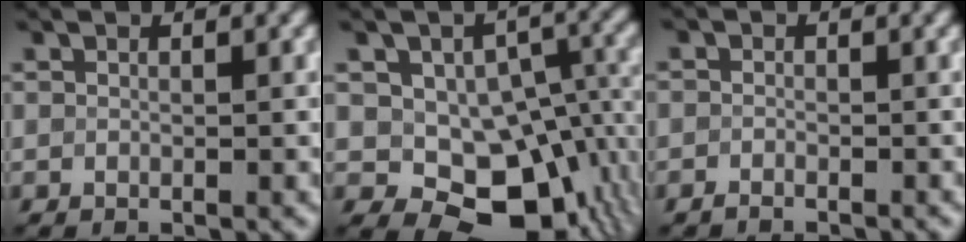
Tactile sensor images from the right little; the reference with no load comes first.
{"total": 11.7, "force": [-2.5, 8.5, 7.7], "torque": [-0.086, -0.014, -0.028]}
{"total": 1.8, "force": [-1.3, 1.1, -0.4], "torque": [0.018, -0.001, -0.029]}